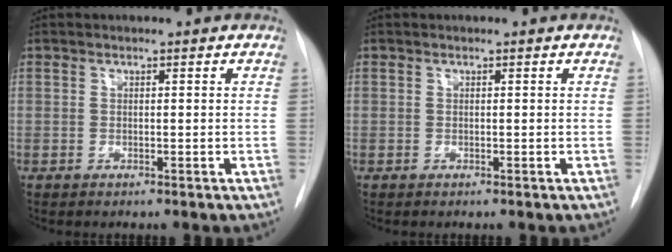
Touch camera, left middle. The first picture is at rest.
{"total": 0.0}